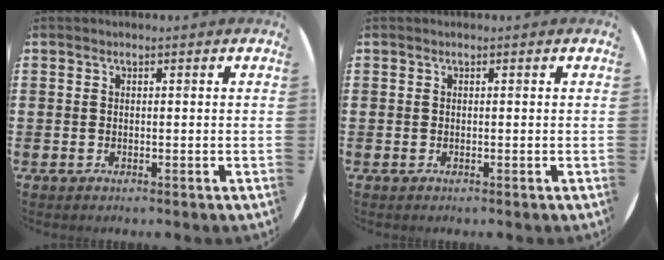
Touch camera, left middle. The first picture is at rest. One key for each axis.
{"total": 0.0}